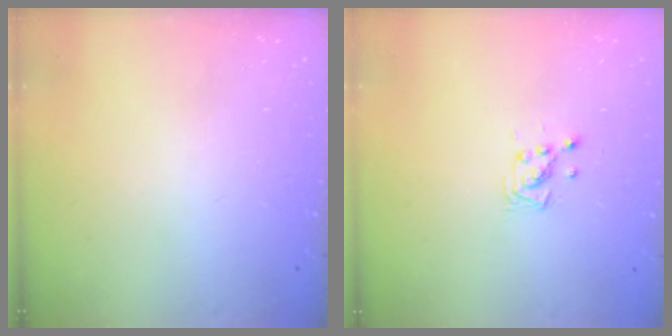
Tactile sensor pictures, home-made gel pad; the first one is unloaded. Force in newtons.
{"total": 2.9, "press": 2.9, "slide": 0.3}